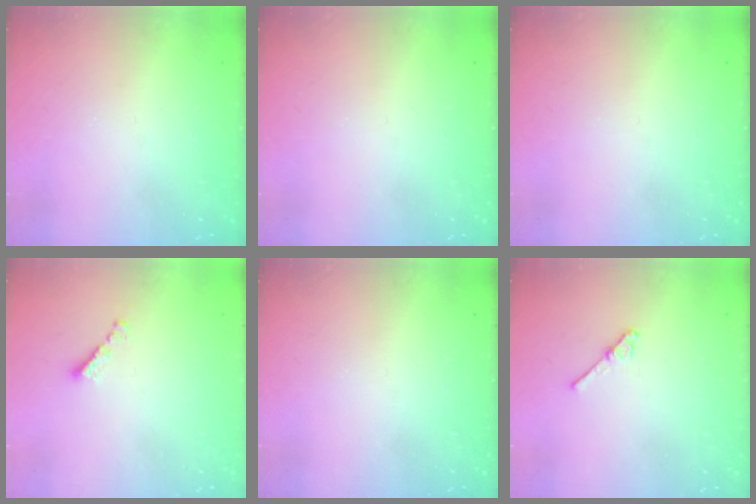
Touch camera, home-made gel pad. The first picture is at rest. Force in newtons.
{"total": 0.0}
{"total": 0.0}
{"total": 2.3, "press": 2.2, "slide": 0.4}
{"total": 0.0}
{"total": 3.0, "press": 2.9, "slide": 0.5}